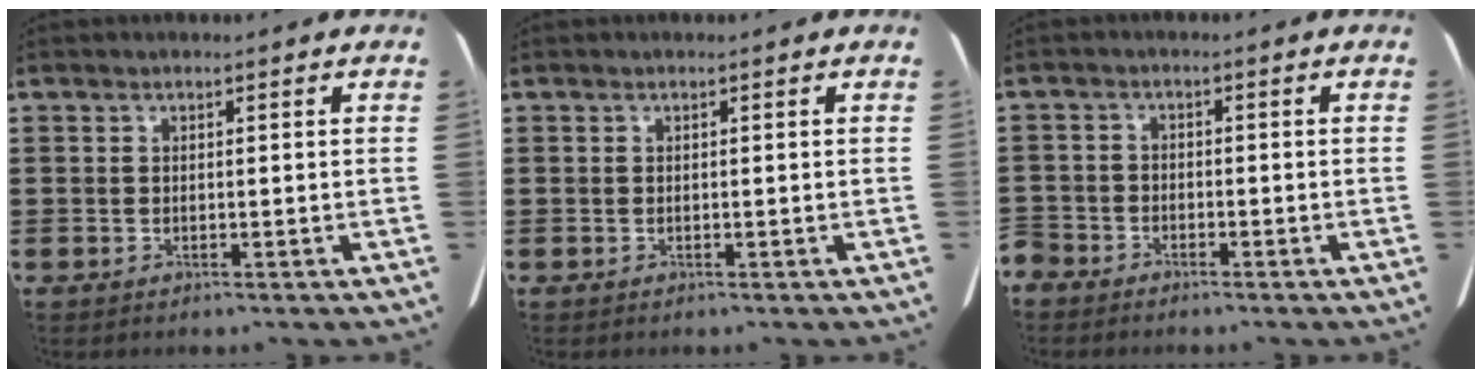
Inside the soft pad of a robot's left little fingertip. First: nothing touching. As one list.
[{"total": 0.0}, {"total": 2.1, "force": [-2.0, 0.5, 0.0], "torque": [-0.013, -0.003, -0.048]}]